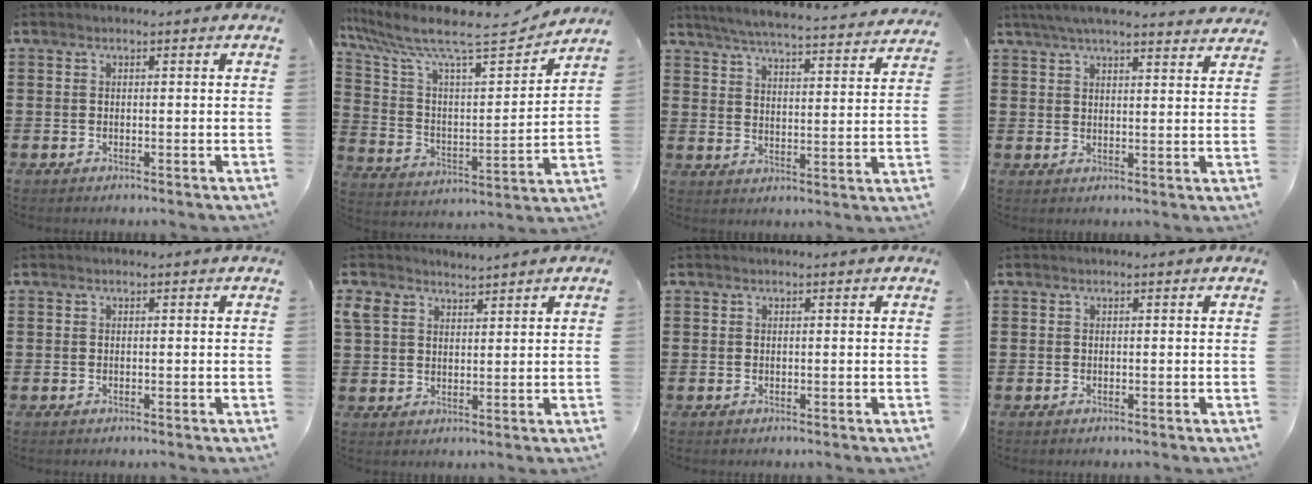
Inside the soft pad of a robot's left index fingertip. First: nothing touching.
{"total": 11.1, "force": [9.1, 1.6, 6.1], "torque": [-0.149, -0.063, 0.145]}
{"total": 5.1, "force": [4.9, -0.4, 1.4], "torque": [-0.051, -0.038, 0.081]}
{"total": 4.9, "force": [4.5, 0.1, 1.9], "torque": [-0.051, -0.013, 0.082]}
{"total": 0.0}
{"total": 3.5, "force": [2.8, 1.9, 1.1], "torque": [-0.035, 0.004, 0.052]}
{"total": 0.0}
{"total": 0.0}